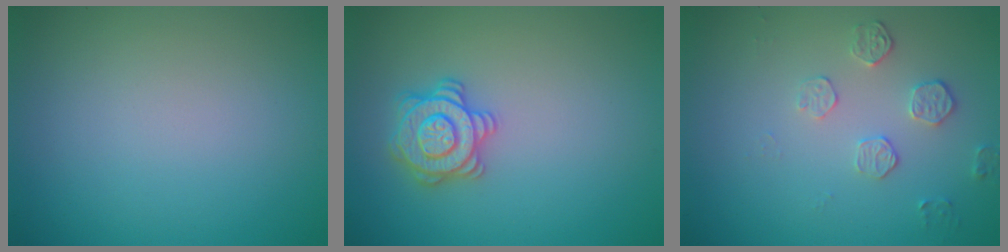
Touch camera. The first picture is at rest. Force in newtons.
{"total": 3.1, "press": 3.0, "slide": 0.6}
{"total": 1.8, "press": 1.2, "slide": 1.3}